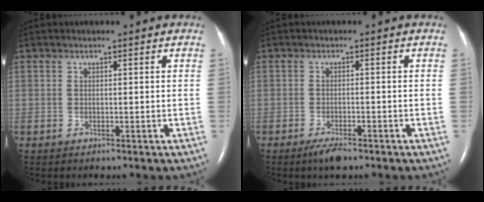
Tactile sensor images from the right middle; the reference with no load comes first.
{"total": 2.9, "force": [-2.2, 0.6, 1.9], "torque": [-0.045, -0.006, -0.036]}